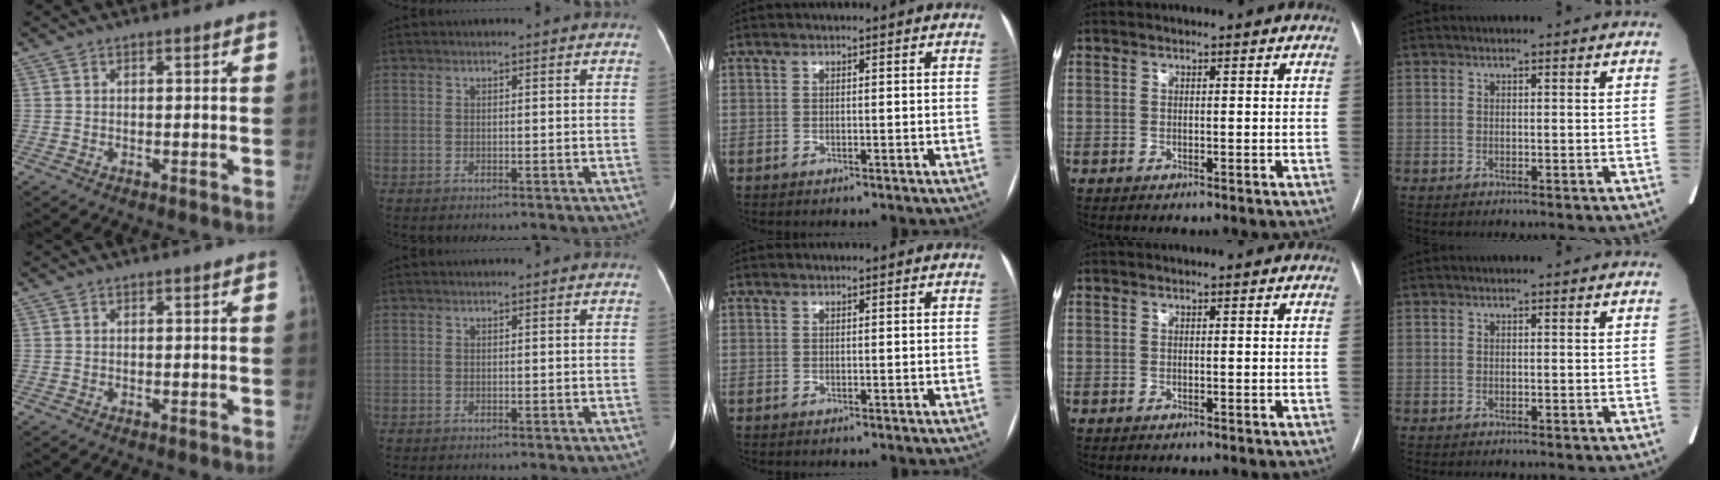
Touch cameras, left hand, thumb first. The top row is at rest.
{}